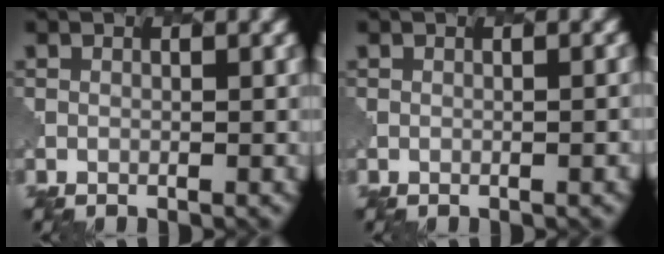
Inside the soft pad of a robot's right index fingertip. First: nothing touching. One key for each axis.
{"total": 1.4, "fx": -0.3, "fy": 0.7, "fz": 1.2, "tx": 0.004, "ty": 0.009, "tz": -0.005}